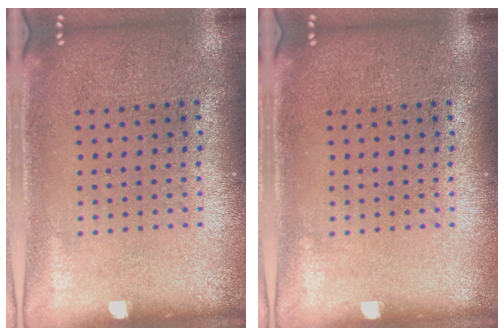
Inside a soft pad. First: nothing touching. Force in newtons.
{"total": 0.0}